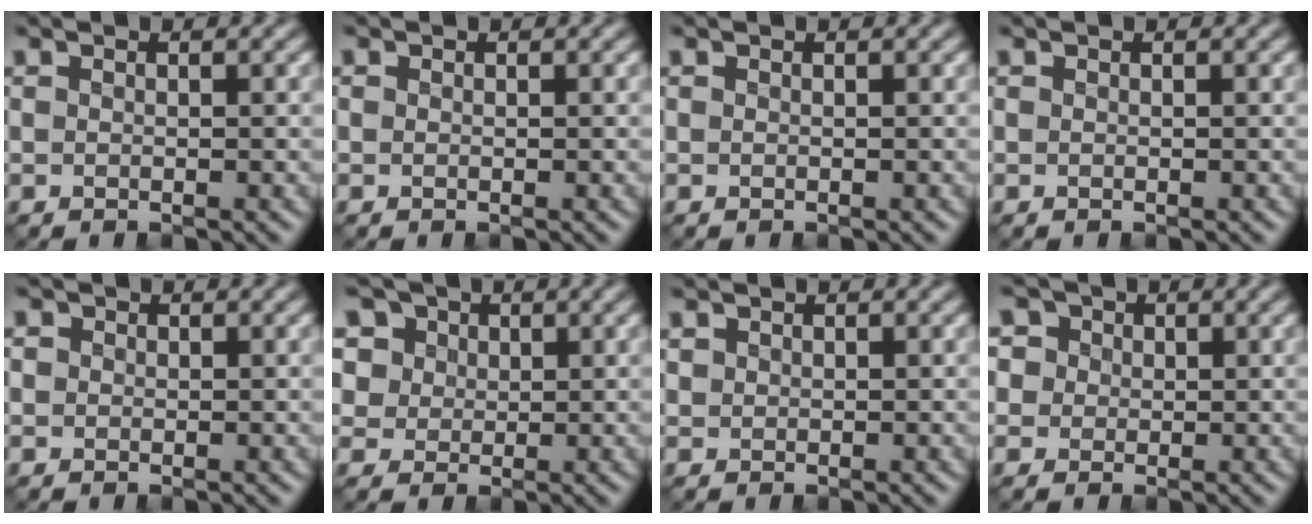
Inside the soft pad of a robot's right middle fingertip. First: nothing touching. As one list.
[{"total": 0.0}, {"total": 0.0}, {"total": 0.0}, {"total": 1.1, "force": [0.2, 1.0, 0.3], "torque": [-0.001, 0.000, -0.005]}, {"total": 10.0, "force": [5.3, 7.4, 4.2], "torque": [-0.112, 0.025, 0.068]}, {"total": 0.6, "force": [0.2, 0.6, 0.1], "torque": [-0.003, -0.003, 0.005]}, {"total": 6.9, "force": [3.2, 5.4, 2.9], "torque": [-0.065, 0.027, 0.022]}]